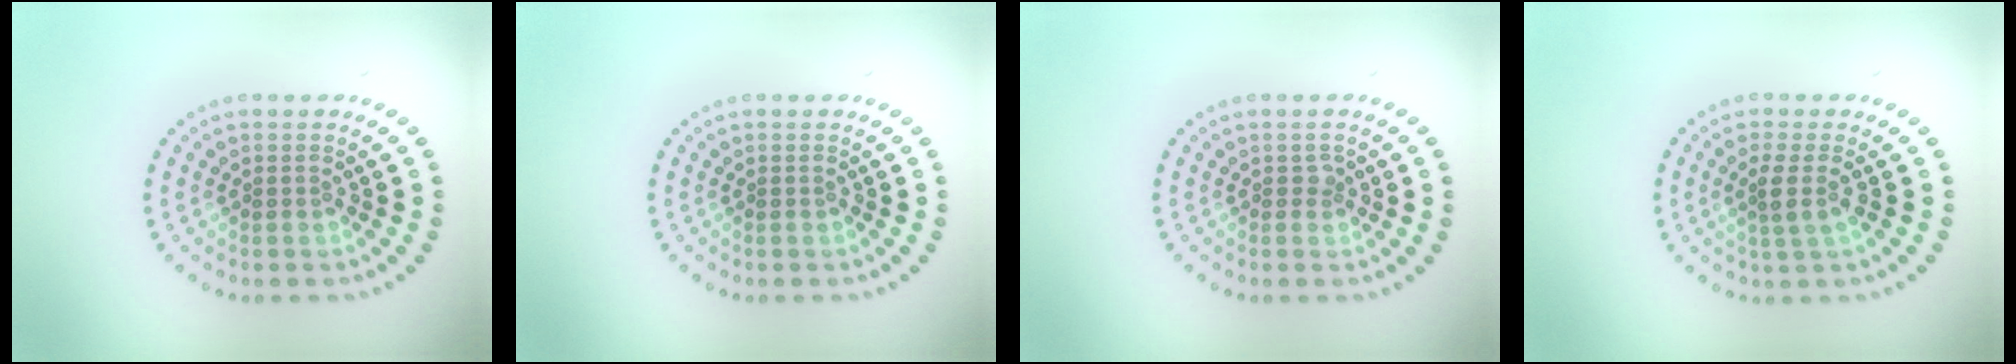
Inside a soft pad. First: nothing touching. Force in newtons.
{"total": 0.0}
{"total": 0.7, "press": 0.6, "slide": 0.3}
{"total": 2.0, "press": 1.6, "slide": 1.3}